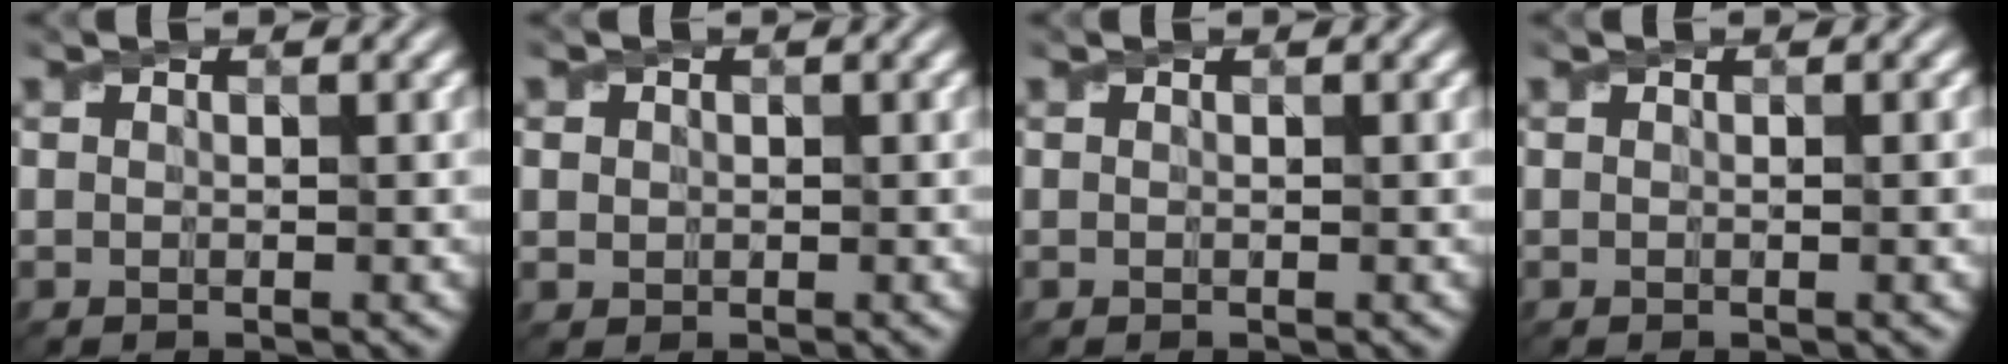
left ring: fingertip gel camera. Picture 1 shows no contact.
{"total": 1.1, "force": [0.2, 1.1, 0.3], "torque": [0.001, -0.004, 0.005]}
{"total": 0.0}
{"total": 1.2, "force": [-0.1, 0.3, 1.1], "torque": [-0.012, 0.001, -0.003]}